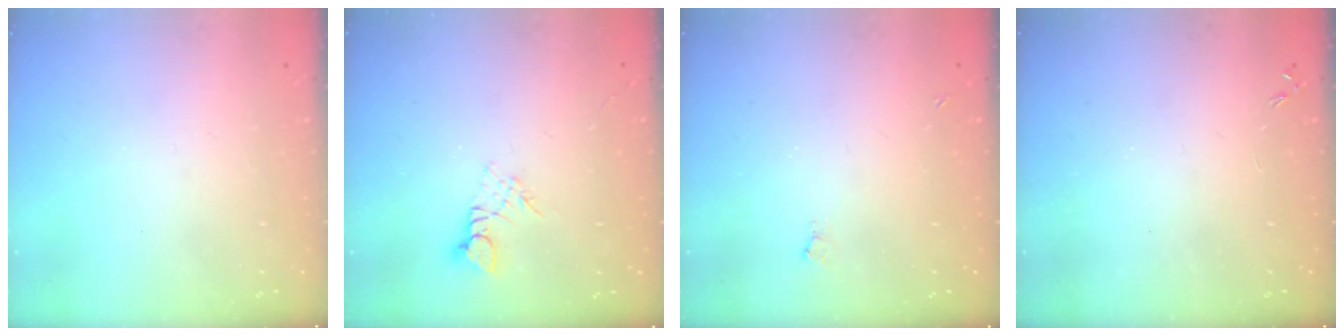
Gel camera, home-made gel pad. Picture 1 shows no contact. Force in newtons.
{"total": 3.3, "press": 3.3, "slide": 0.1}
{"total": 2.4, "press": 2.4, "slide": 0.5}
{"total": 0.0}